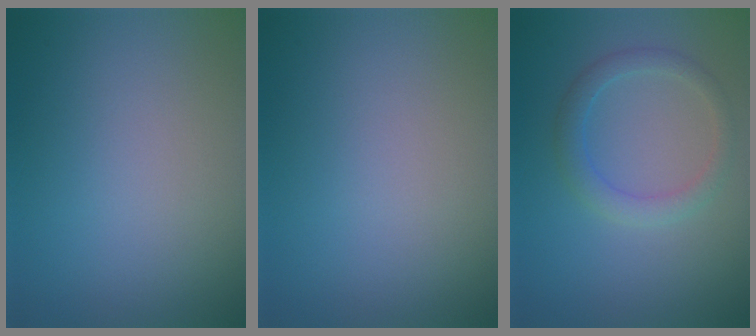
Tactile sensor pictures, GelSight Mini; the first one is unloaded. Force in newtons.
{"total": 0.0}
{"total": 2.3, "press": 2.2, "slide": 0.1}